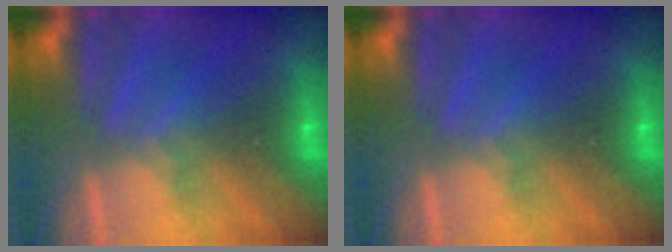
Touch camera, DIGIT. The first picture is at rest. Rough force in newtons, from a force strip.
{"total": 0.0}